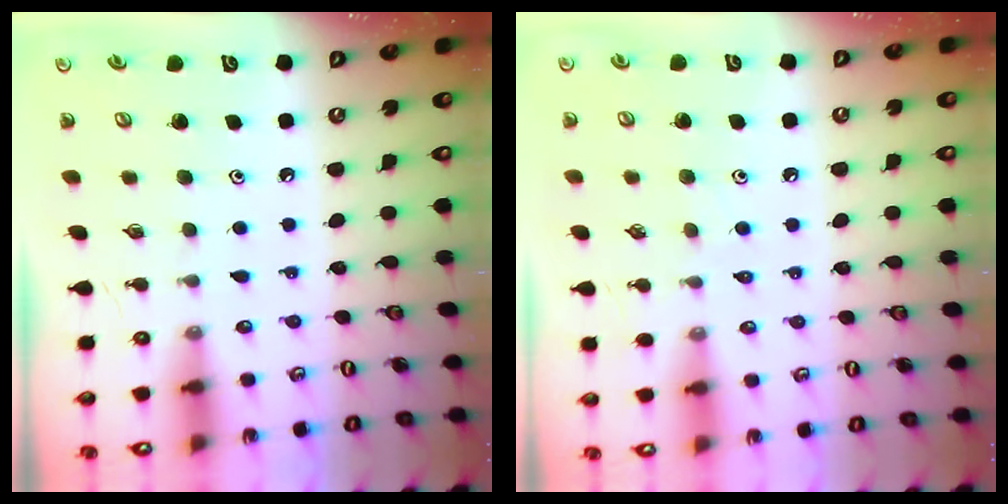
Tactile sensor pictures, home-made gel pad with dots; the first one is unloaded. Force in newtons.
{"total": 6.0, "press": 6.0, "slide": 0.8}